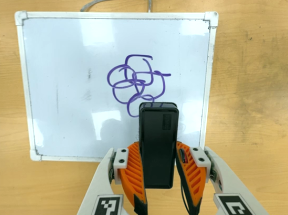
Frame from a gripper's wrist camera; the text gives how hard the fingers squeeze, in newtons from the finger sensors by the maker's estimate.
{"total": 5.6, "left": 3.8, "right": 7.4}